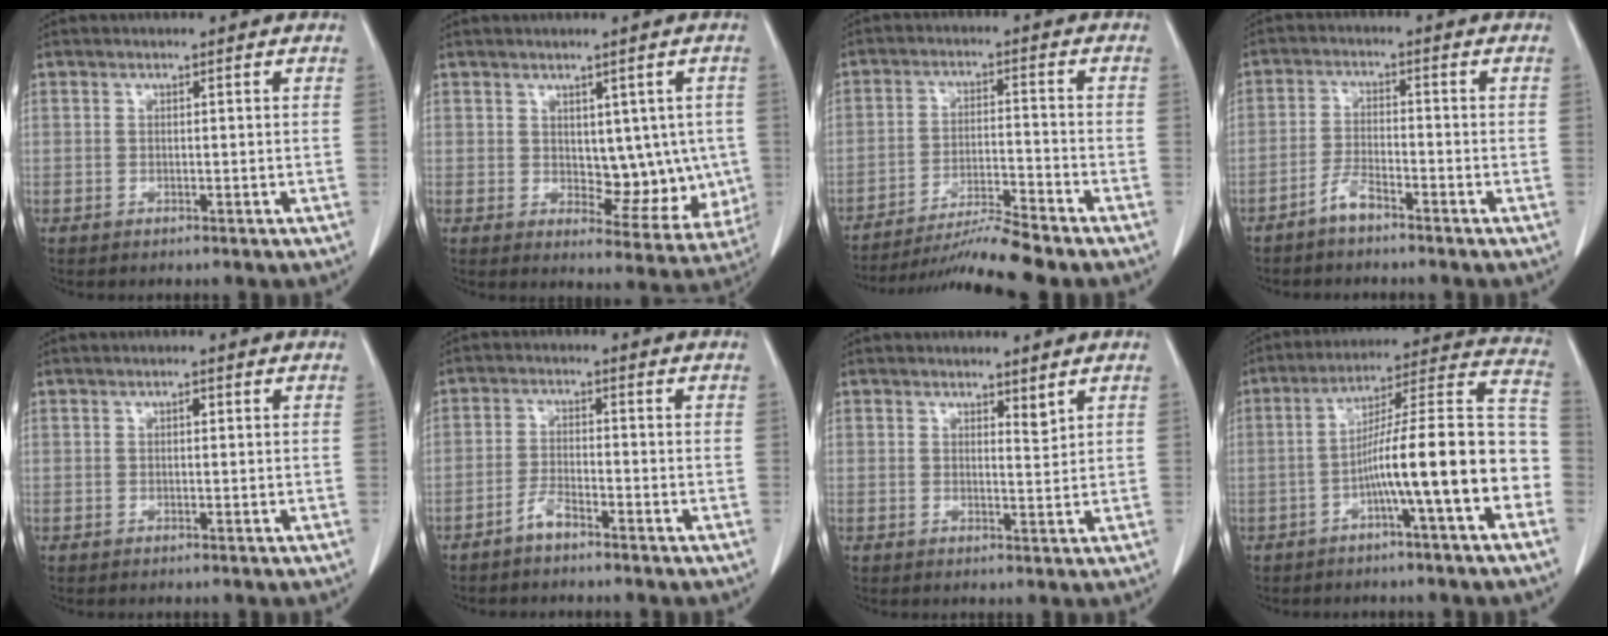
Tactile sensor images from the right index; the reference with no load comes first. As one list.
[{"total": 8.3, "force": [0.5, 4.8, 6.8], "torque": [-0.062, 0.000, 0.022]}, {"total": 9.2, "force": [-8.3, -1.8, 3.5], "torque": [-0.054, -0.013, -0.147]}, {"total": 3.4, "force": [-2.8, 0.6, 1.8], "torque": [-0.041, 0.002, -0.059]}, {"total": 0.7, "force": [0.2, 0.4, 0.6], "torque": [-0.010, 0.002, 0.001]}, {"total": 2.8, "force": [-2.4, 0.4, 1.5], "torque": [-0.033, 0.001, -0.049]}, {"total": 1.7, "force": [1.5, 0.3, 0.9], "torque": [-0.016, -0.011, 0.024]}, {"total": 16.2, "force": [-4.7, 0.6, 15.4], "torque": [-0.222, 0.035, -0.077]}]